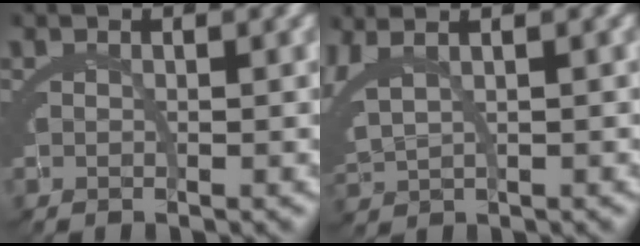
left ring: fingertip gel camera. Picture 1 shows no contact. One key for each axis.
{"total": 4.3, "fx": 2.6, "fy": 2.2, "fz": 2.7, "tx": -0.062, "ty": 0.017, "tz": 0.047}